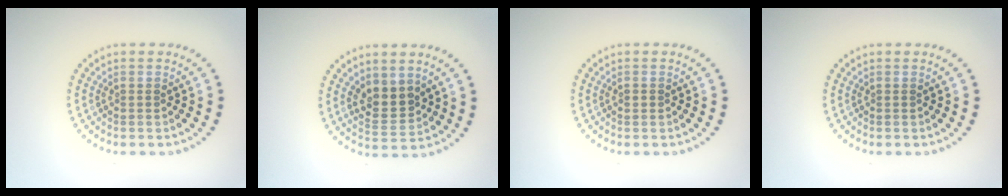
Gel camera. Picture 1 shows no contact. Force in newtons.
{"total": 3.0, "press": 2.8, "slide": 1.1}
{"total": 0.9, "press": 0.9, "slide": 0.1}
{"total": 0.0}